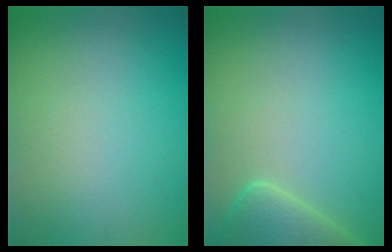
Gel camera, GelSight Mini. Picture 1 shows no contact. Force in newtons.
{"total": 4.2, "press": 4.2, "slide": 0.4}